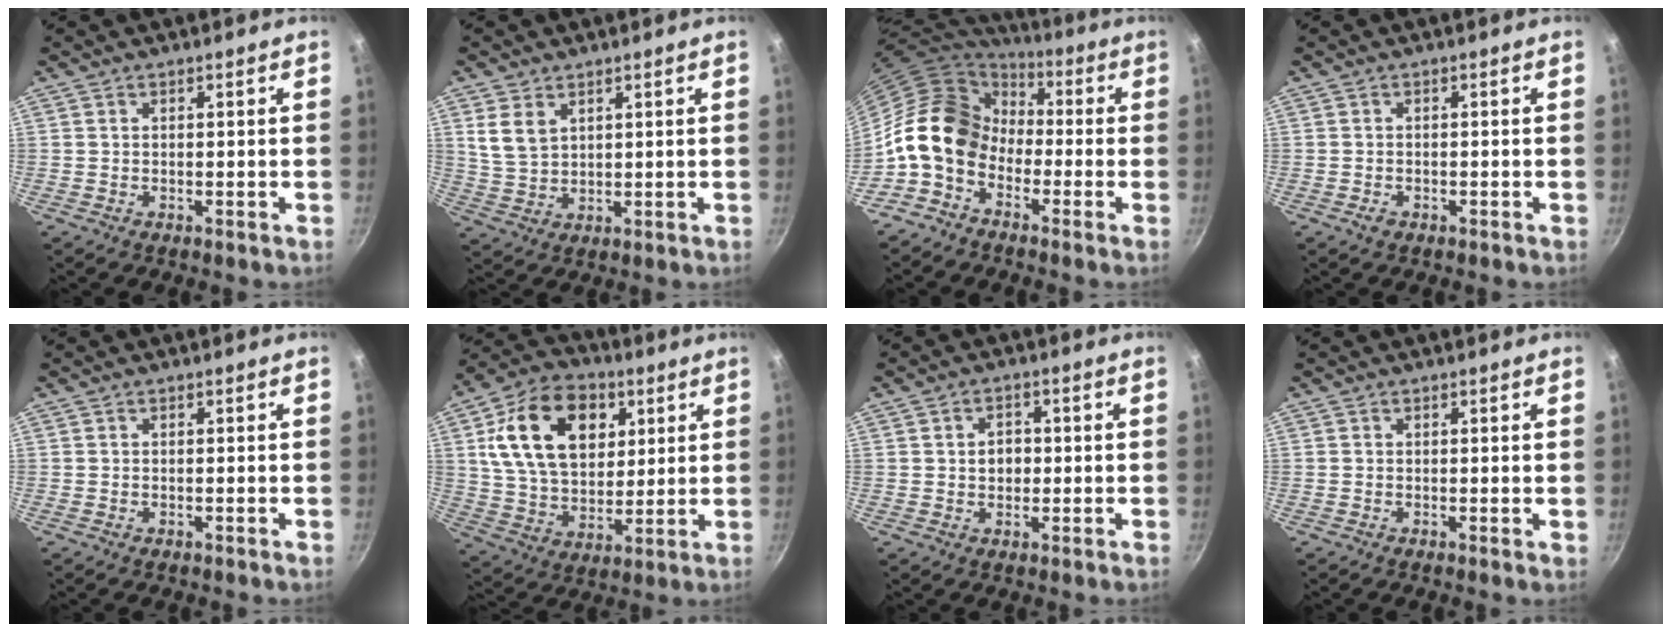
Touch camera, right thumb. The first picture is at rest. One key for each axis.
{"total": 5.8, "fx": 2.7, "fy": 3.9, "fz": 3.5, "tx": -0.060, "ty": -0.013, "tz": 0.060}
{"total": 14.0, "fx": -3.2, "fy": 10.7, "fz": 8.4, "tx": -0.110, "ty": 0.045, "tz": -0.087}
{"total": 1.5, "fx": -0.8, "fy": 0.9, "fz": 0.8, "tx": -0.018, "ty": 0.003, "tz": -0.013}
{"total": 0.0}
{"total": 20.7, "fx": 6.6, "fy": 14.1, "fz": 13.6, "tx": -0.211, "ty": -0.007, "tz": 0.111}
{"total": 3.9, "fx": 0.1, "fy": 3.1, "fz": 2.3, "tx": -0.015, "ty": 0.007, "tz": 0.000}
{"total": 0.5, "fx": 0.0, "fy": 0.2, "fz": 0.5, "tx": -0.008, "ty": -0.002, "tz": -0.002}